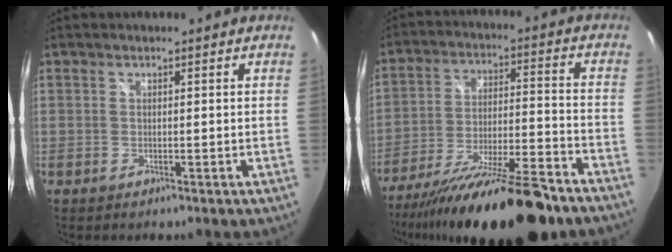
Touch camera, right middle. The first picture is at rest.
{"total": 23.4, "force": [-18.8, 3.1, 13.6], "torque": [-0.246, -0.054, -0.291]}